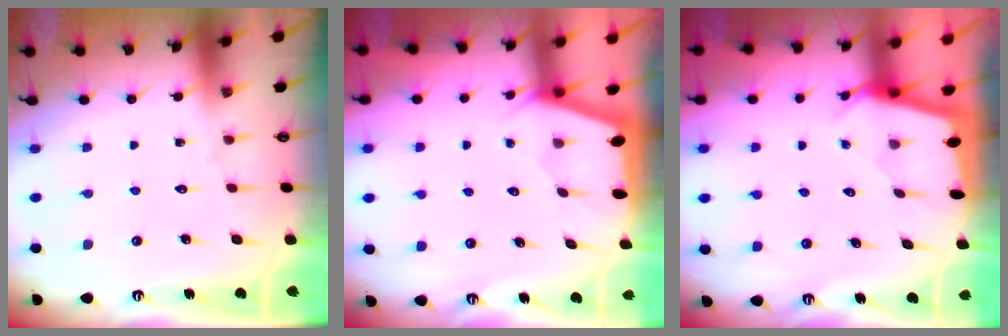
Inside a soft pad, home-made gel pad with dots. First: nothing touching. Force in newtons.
{"total": 2.8, "press": 2.8, "slide": 0.1}
{"total": 2.0, "press": 2.0, "slide": 0.3}